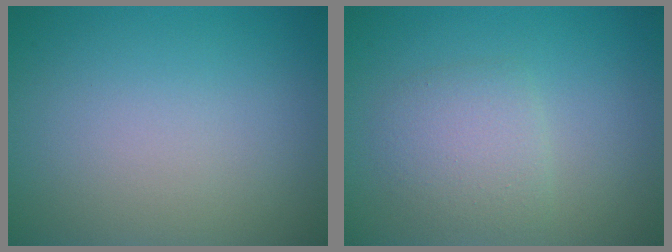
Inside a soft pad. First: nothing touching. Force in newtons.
{"total": 2.6, "press": 2.6, "slide": 0.1}